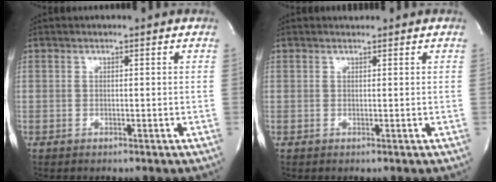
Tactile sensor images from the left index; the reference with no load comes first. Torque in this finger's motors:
{"motor_torque": [0.00, -0.44, 0.06, -0.01]}